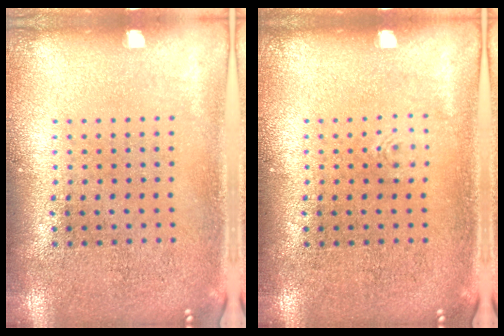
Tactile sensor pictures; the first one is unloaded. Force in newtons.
{"total": 0.6, "press": 0.6, "slide": 0.1}